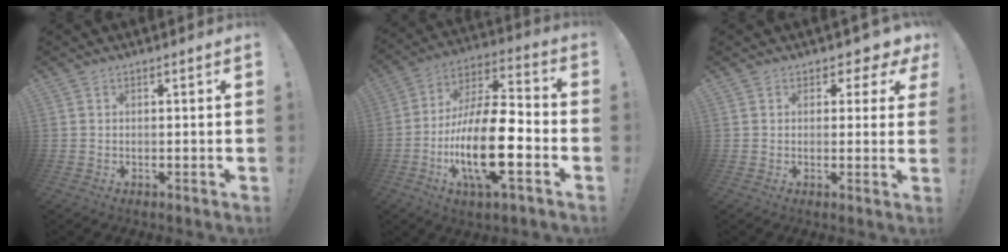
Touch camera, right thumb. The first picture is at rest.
{"total": 21.4, "force": [-6.7, 7.2, 19.0], "torque": [-0.363, 0.027, -0.109]}
{"total": 3.4, "force": [1.9, 2.6, 1.3], "torque": [-0.003, -0.020, 0.029]}